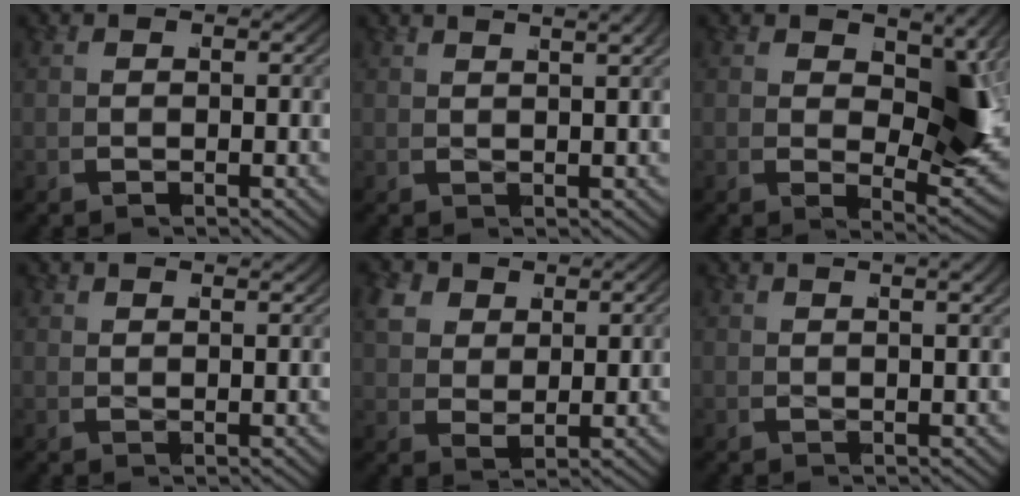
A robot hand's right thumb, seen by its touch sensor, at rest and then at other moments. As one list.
[{"total": 3.0, "force": [2.3, 0.4, 1.9], "torque": [-0.011, 0.010, 0.034]}, {"total": 5.6, "force": [1.2, 2.7, 4.7], "torque": [-0.069, -0.024, 0.031]}, {"total": 1.8, "force": [1.8, -0.2, 0.2], "torque": [0.006, 0.005, 0.030]}, {"total": 3.2, "force": [1.7, 2.2, 1.6], "torque": [-0.038, -0.007, 0.032]}, {"total": 3.0, "force": [2.2, 0.4, 2.0], "torque": [-0.011, 0.012, 0.031]}]